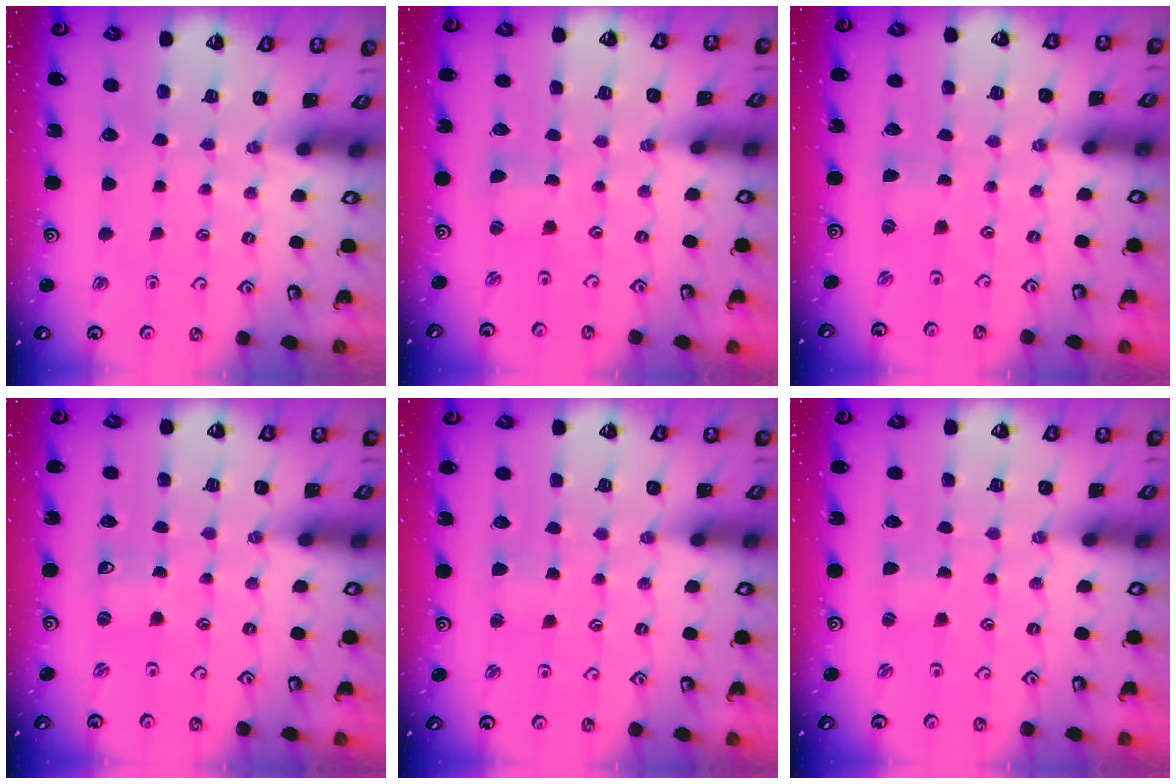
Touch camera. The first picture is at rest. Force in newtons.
{"total": 1.1, "press": 1.1, "slide": 0.1}
{"total": 0.0}
{"total": 0.0}
{"total": 2.7, "press": 2.7, "slide": 0.2}
{"total": 0.0}